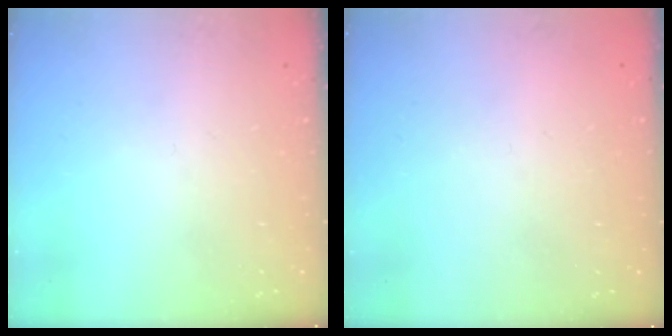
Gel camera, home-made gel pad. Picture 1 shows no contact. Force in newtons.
{"total": 2.2, "press": 2.2, "slide": 0.1}